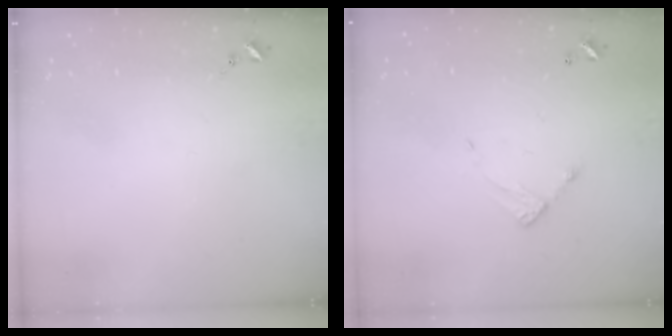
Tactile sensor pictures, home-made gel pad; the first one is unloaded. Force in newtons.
{"total": 4.3, "press": 4.3, "slide": 0.2}